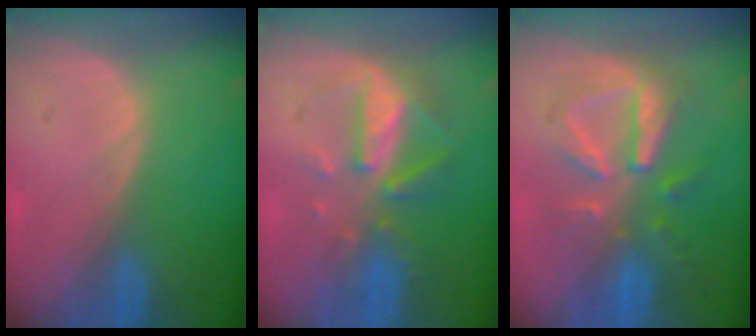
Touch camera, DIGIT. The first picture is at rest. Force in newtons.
{"total": 8.1, "press": 7.5, "slide": 3.3}
{"total": 8.0, "press": 8.0, "slide": 0.1}